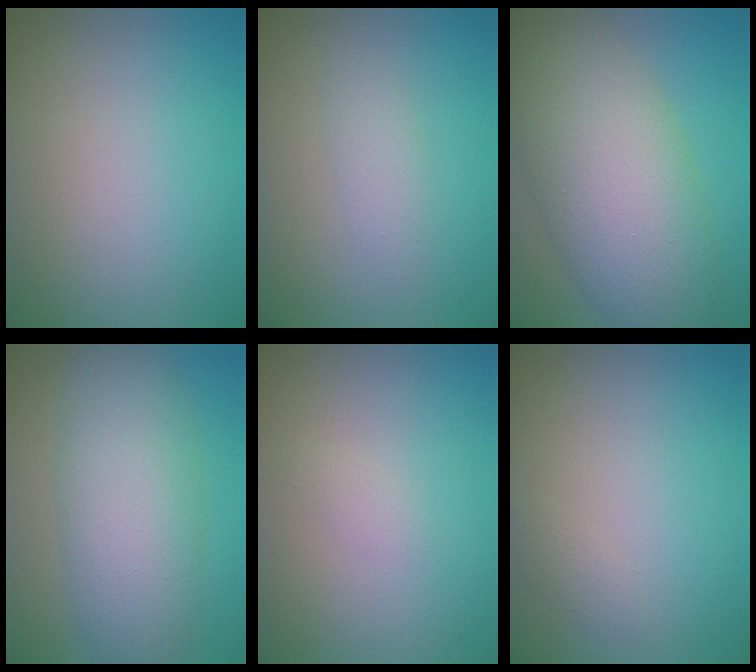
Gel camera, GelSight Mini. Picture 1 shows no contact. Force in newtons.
{"total": 1.5, "press": 1.5, "slide": 0.0}
{"total": 10.4, "press": 10.4, "slide": 0.3}
{"total": 7.2, "press": 7.2, "slide": 0.2}
{"total": 0.6, "press": 0.6, "slide": 0.1}
{"total": 0.7, "press": 0.7, "slide": 0.0}